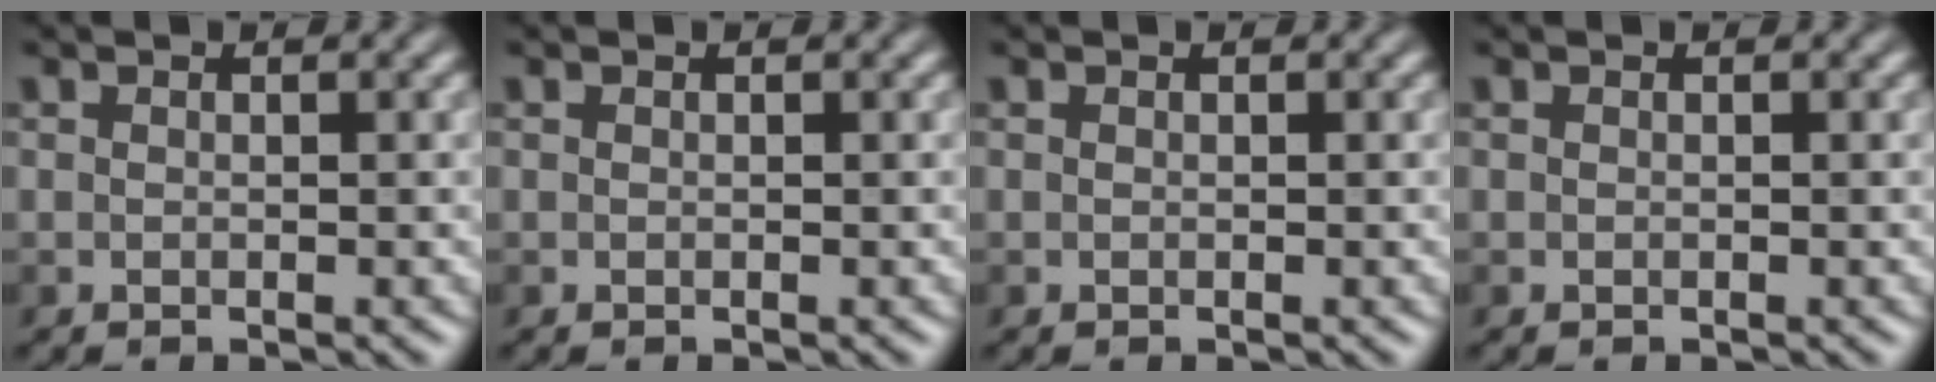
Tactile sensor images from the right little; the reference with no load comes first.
{"total": 0.0}
{"total": 0.0}
{"total": 0.0}